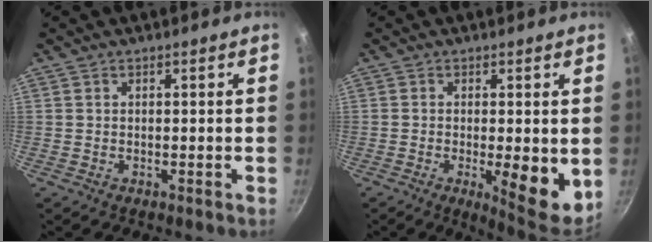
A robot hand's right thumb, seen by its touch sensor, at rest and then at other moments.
{"total": 10.0, "force": [-1.3, 2.9, 9.4], "torque": [-0.116, -0.019, -0.011]}